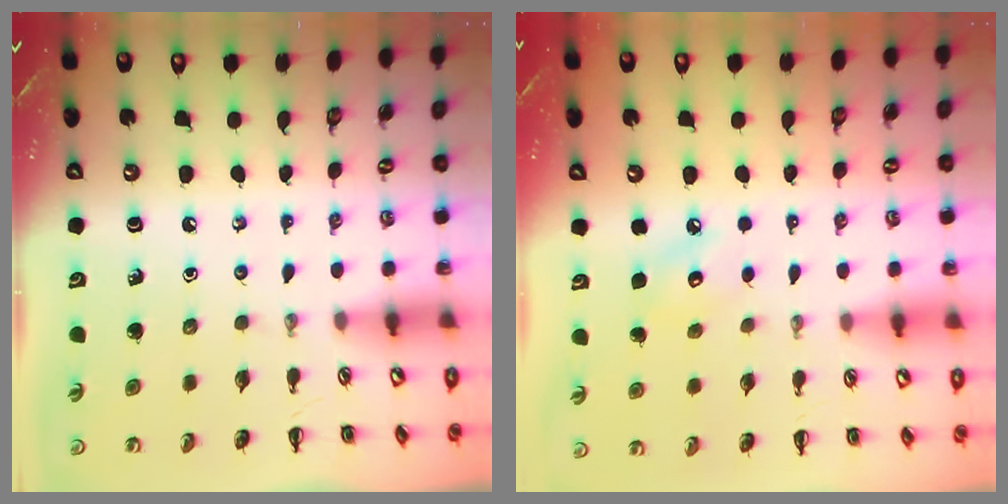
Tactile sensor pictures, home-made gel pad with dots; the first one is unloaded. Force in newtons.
{"total": 5.3, "press": 5.2, "slide": 0.6}